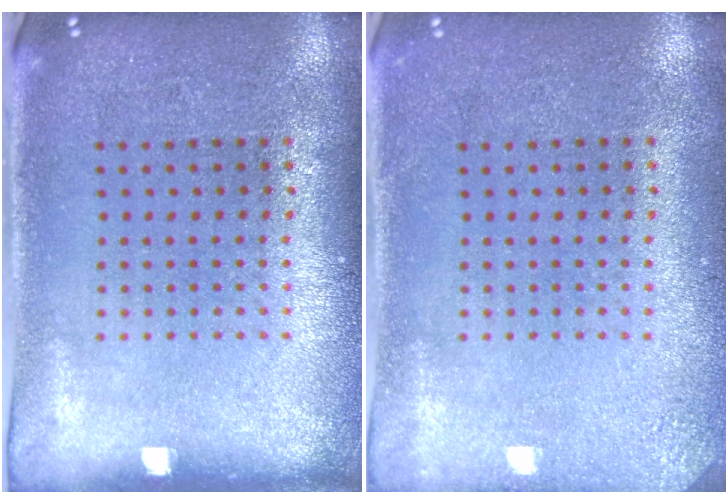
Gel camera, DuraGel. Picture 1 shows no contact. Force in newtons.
{"total": 1.7, "press": 1.7, "slide": 0.2}